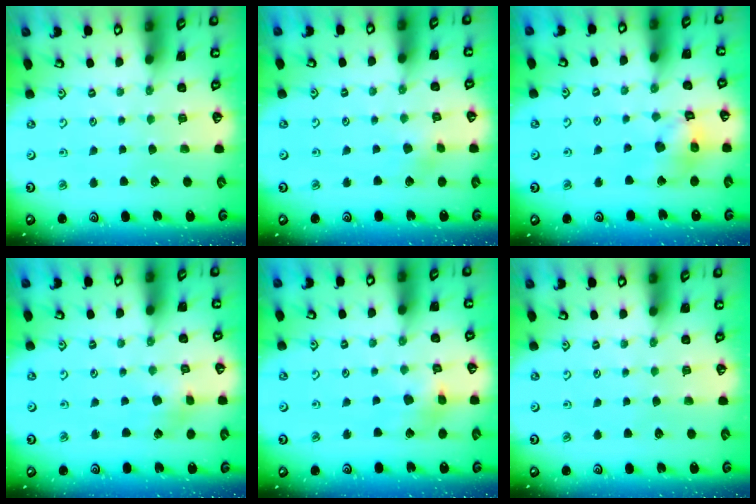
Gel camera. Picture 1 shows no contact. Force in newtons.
{"total": 3.2, "press": 3.2, "slide": 0.5}
{"total": 12.4, "press": 12.2, "slide": 1.7}
{"total": 2.9, "press": 2.9, "slide": 0.1}
{"total": 6.9, "press": 6.9, "slide": 0.7}
{"total": 0.0}